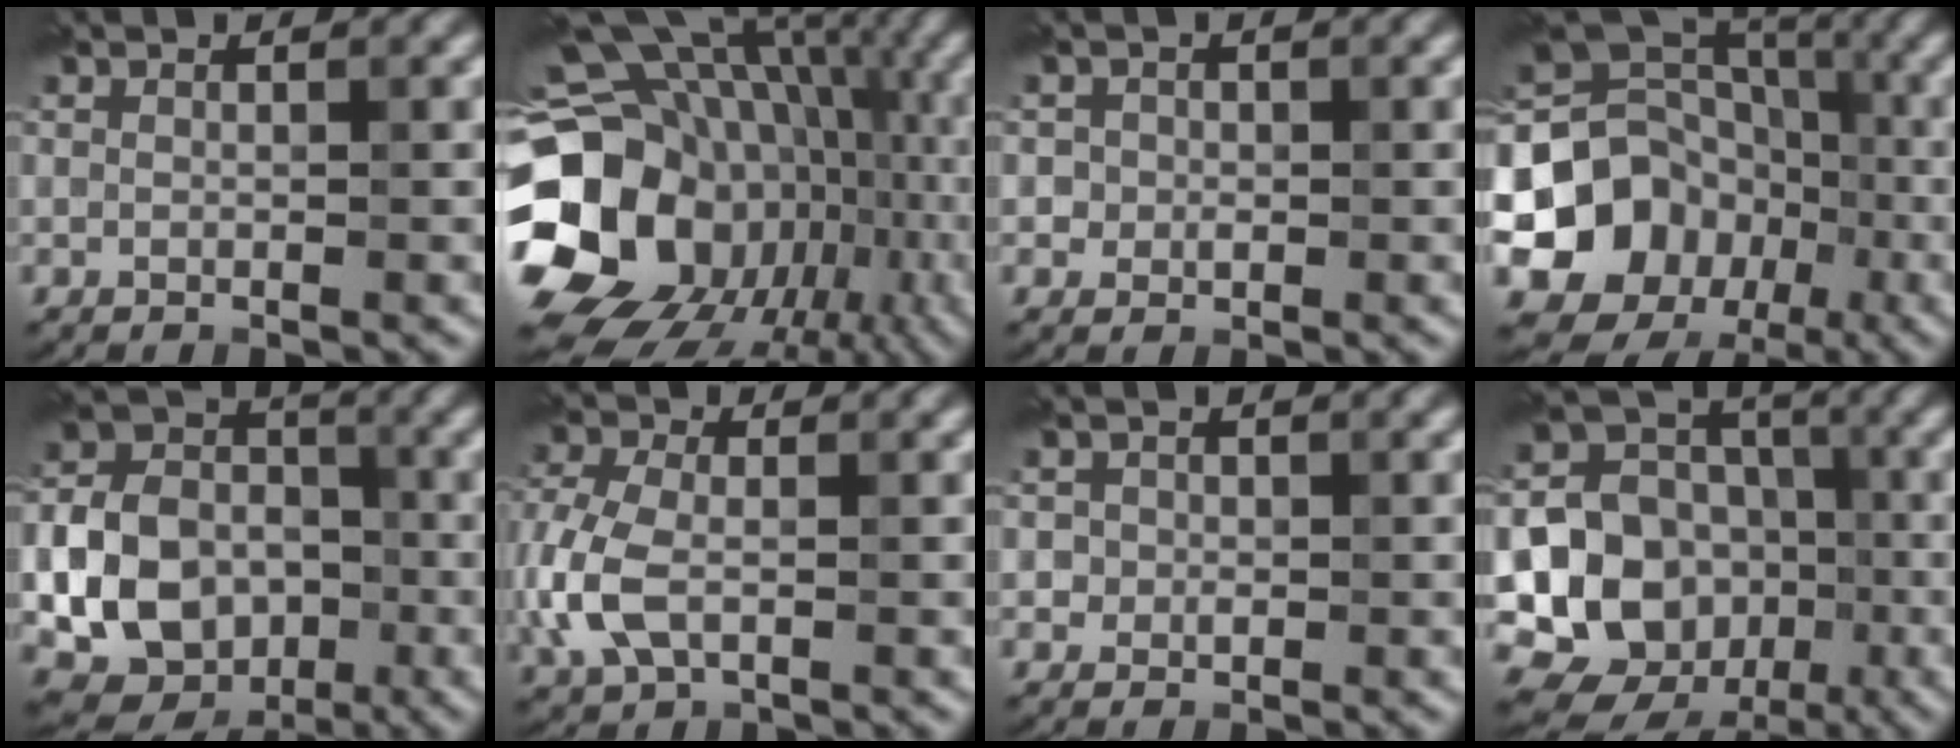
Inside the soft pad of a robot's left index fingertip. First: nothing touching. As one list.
[{"total": 20.5, "force": [-3.3, 17.1, 10.8], "torque": [-0.195, -0.005, -0.059]}, {"total": 1.6, "force": [0.2, 1.5, 0.5], "torque": [0.004, 0.000, -0.002]}, {"total": 14.9, "force": [-4.0, 13.0, 5.9], "torque": [-0.120, -0.007, -0.086]}, {"total": 10.6, "force": [-2.9, 8.3, 5.9], "torque": [-0.104, -0.015, -0.061]}, {"total": 5.7, "force": [-0.9, 3.8, 4.2], "torque": [-0.114, -0.001, -0.025]}, {"total": 1.4, "force": [0.1, 1.4, 0.5], "torque": [0.002, -0.002, -0.002]}, {"total": 13.6, "force": [-4.1, 12.2, 4.4], "torque": [-0.098, -0.010, -0.078]}]